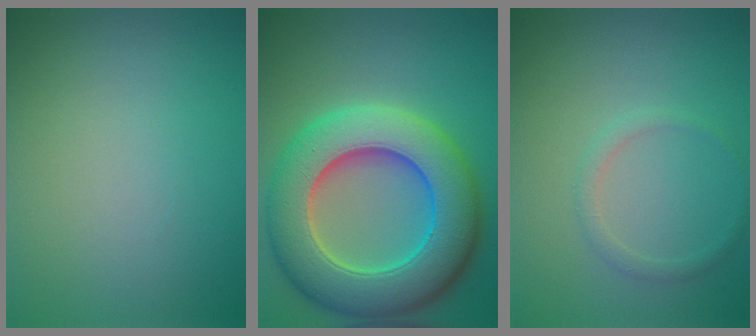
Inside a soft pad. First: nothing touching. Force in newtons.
{"total": 11.6, "press": 11.6, "slide": 0.7}
{"total": 1.2, "press": 1.2, "slide": 0.2}